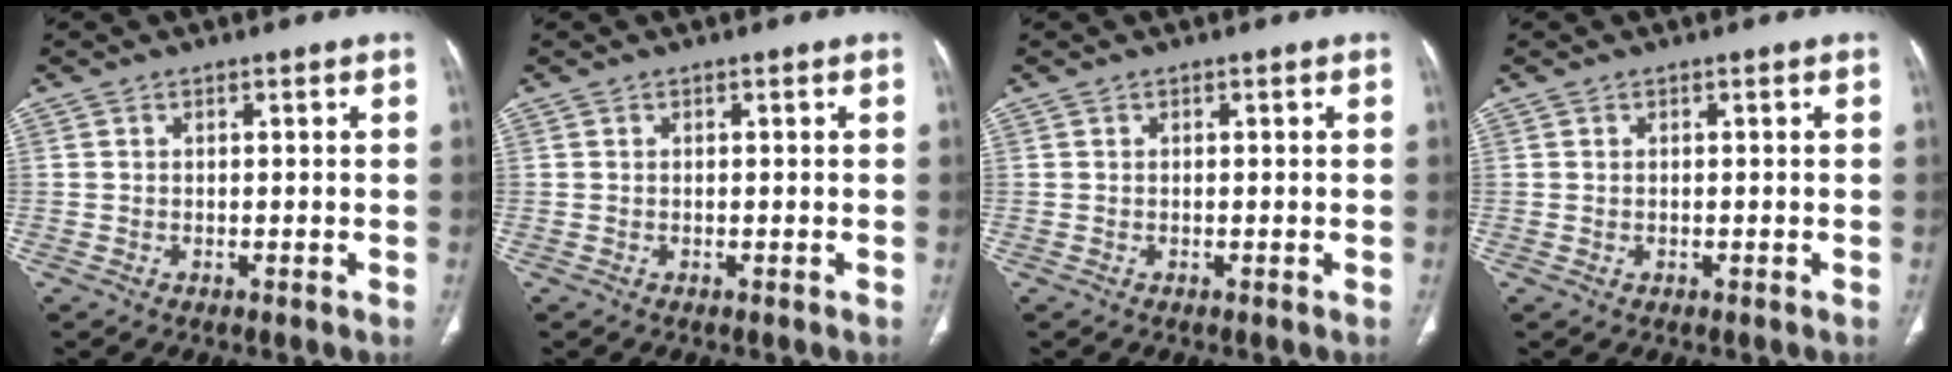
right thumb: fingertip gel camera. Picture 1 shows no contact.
{"total": 0.0}
{"total": 0.0}
{"total": 0.0}